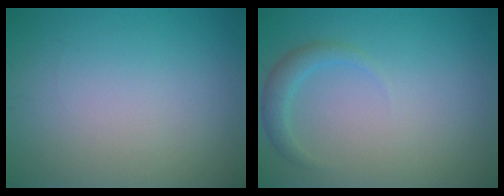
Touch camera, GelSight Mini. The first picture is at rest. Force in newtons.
{"total": 1.7, "press": 1.7, "slide": 0.1}